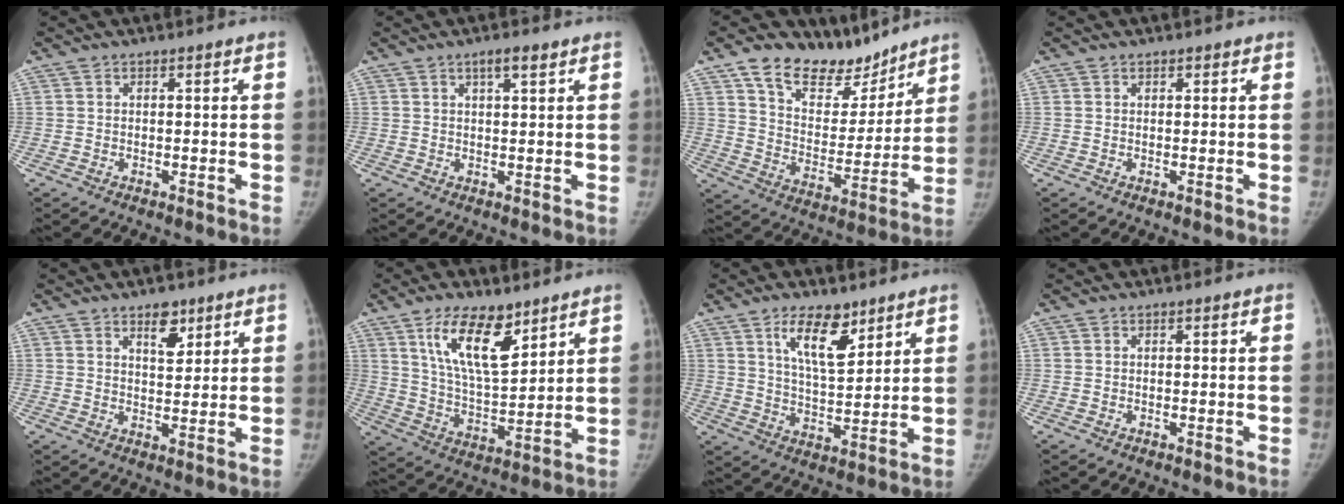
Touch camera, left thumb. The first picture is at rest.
{"total": 4.2, "force": [2.5, 0.9, 3.3], "torque": [-0.054, -0.007, 0.044]}
{"total": 16.4, "force": [12.6, 8.4, 6.1], "torque": [-0.038, -0.078, 0.215]}
{"total": 0.7, "force": [0.4, 0.5, 0.1], "torque": [0.007, -0.002, 0.002]}
{"total": 5.2, "force": [3.2, 2.7, 3.1], "torque": [-0.022, -0.021, 0.050]}
{"total": 13.9, "force": [8.1, 5.8, 9.7], "torque": [-0.144, -0.050, 0.155]}
{"total": 10.0, "force": [6.1, 4.2, 6.8], "torque": [-0.093, -0.046, 0.110]}
{"total": 0.0}